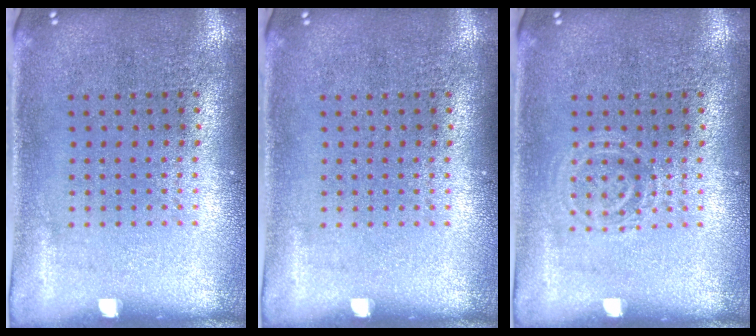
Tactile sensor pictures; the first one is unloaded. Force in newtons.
{"total": 0.0}
{"total": 1.2, "press": 1.2, "slide": 0.3}